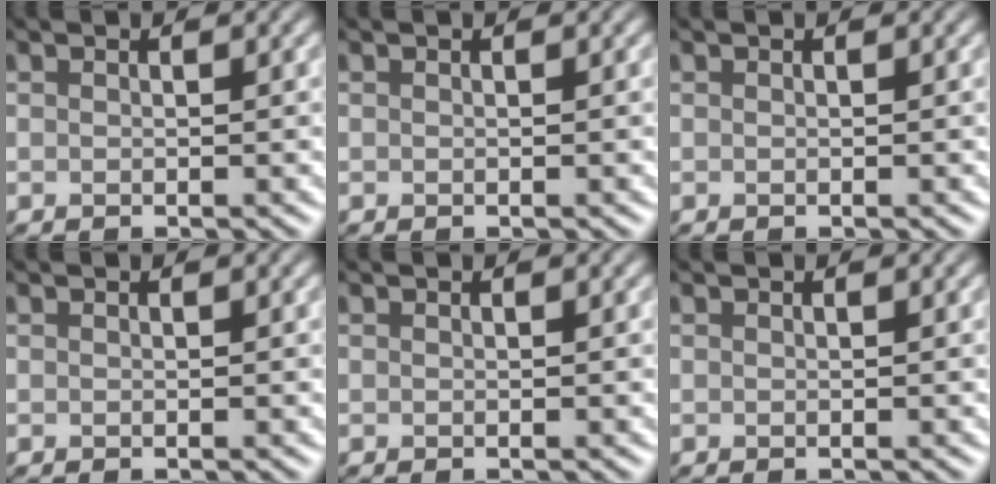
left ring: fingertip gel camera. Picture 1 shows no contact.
{"total": 0.0}
{"total": 0.0}
{"total": 0.0}
{"total": 0.0}
{"total": 0.0}